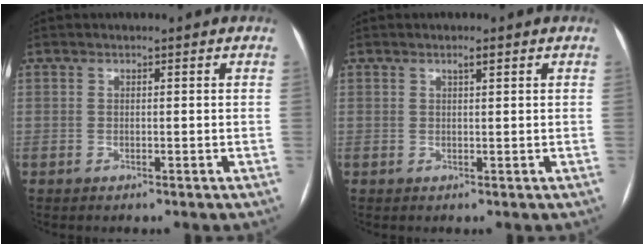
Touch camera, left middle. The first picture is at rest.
{"total": 1.0, "force": [0.6, 0.1, 0.8], "torque": [-0.015, 0.001, 0.010]}